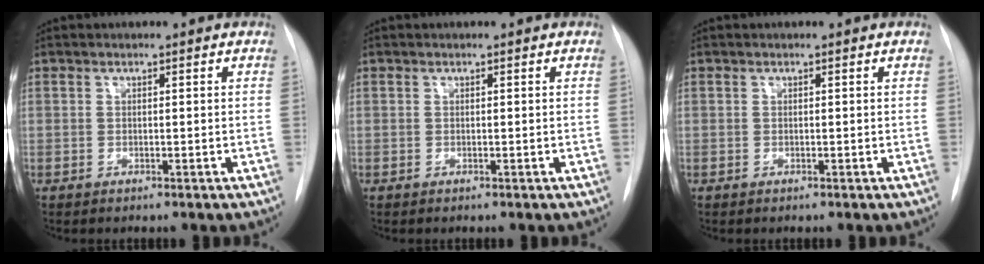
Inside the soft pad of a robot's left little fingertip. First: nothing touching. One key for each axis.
{"total": 0.0}
{"total": 0.0}